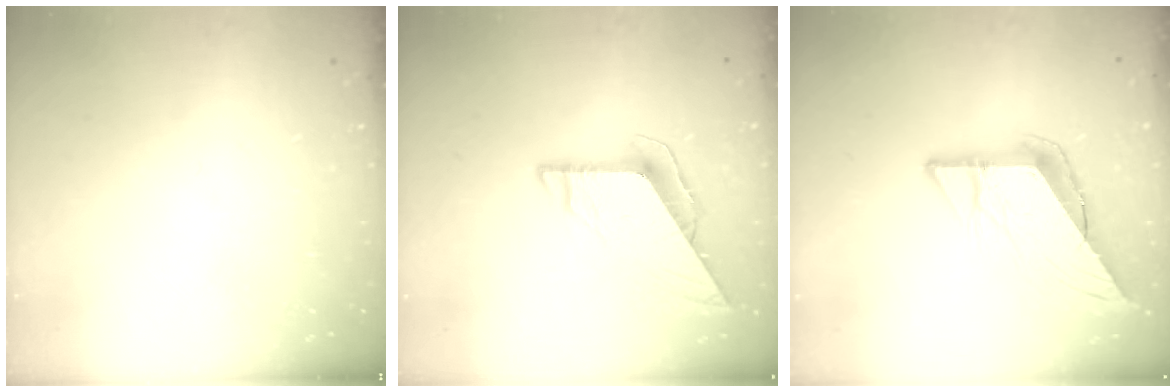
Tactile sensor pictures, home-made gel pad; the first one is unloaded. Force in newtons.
{"total": 7.6, "press": 7.6, "slide": 0.2}
{"total": 12.1, "press": 12.0, "slide": 1.3}